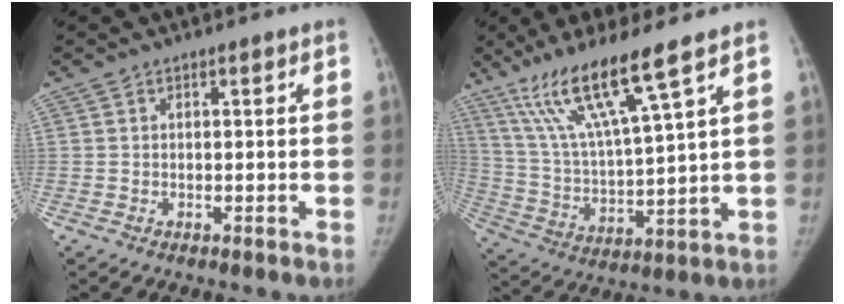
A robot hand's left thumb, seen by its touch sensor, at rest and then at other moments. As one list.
[{"total": 14.8, "force": [9.6, 0.8, 11.2], "torque": [-0.216, -0.043, 0.194]}]